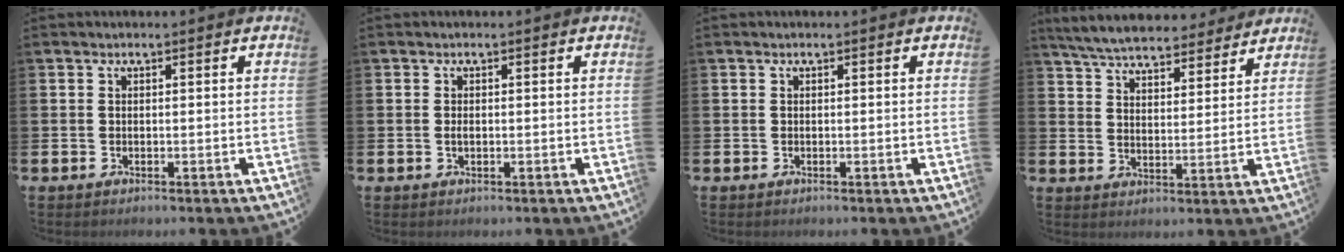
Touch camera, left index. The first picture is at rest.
{"total": 0.8, "force": [-0.1, 0.4, 0.6], "torque": [-0.009, 0.000, -0.004]}
{"total": 0.0}
{"total": 6.5, "force": [6.2, 1.2, 1.4], "torque": [-0.046, -0.038, 0.110]}